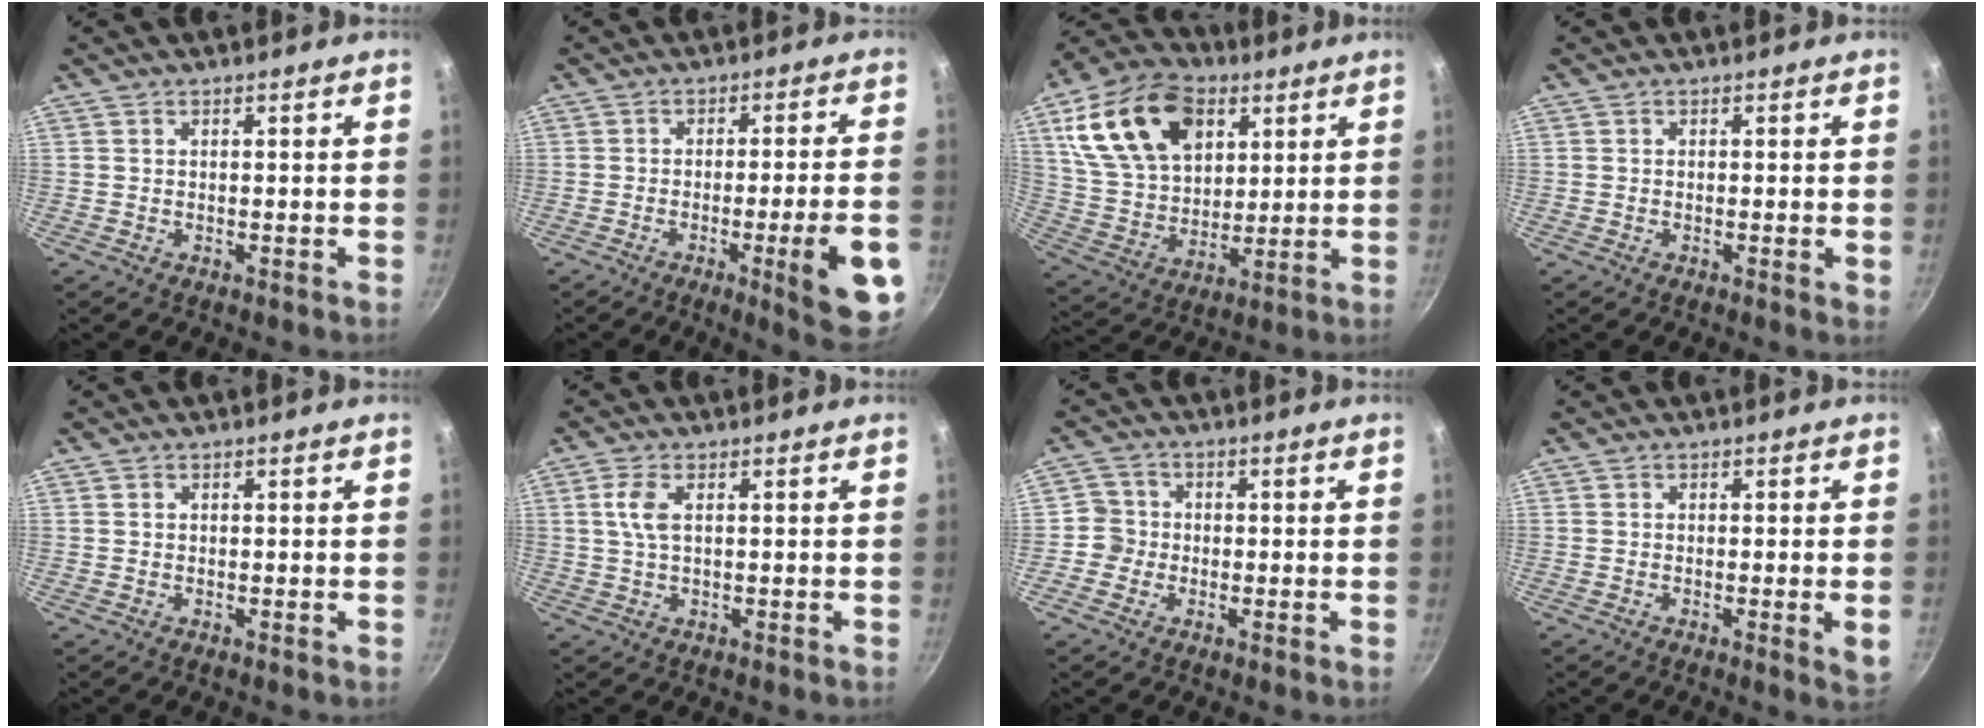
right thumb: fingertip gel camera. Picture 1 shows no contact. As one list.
[{"total": 13.1, "force": [-4.4, 2.0, 12.2], "torque": [-0.142, 0.016, -0.056]}, {"total": 21.6, "force": [8.6, 14.2, 13.9], "torque": [-0.225, -0.014, 0.155]}, {"total": 1.1, "force": [-0.1, 0.2, 1.1], "torque": [-0.016, -0.003, -0.006]}, {"total": 0.5, "force": [0.2, 0.5, 0.2], "torque": [-0.001, 0.003, 0.003]}, {"total": 4.1, "force": [1.0, 1.9, 3.5], "torque": [-0.078, 0.004, 0.019]}, {"total": 3.8, "force": [-0.8, 3.7, 0.5], "torque": [0.020, 0.012, -0.026]}, {"total": 3.3, "force": [-0.6, 0.4, 3.2], "torque": [-0.048, -0.010, -0.010]}]